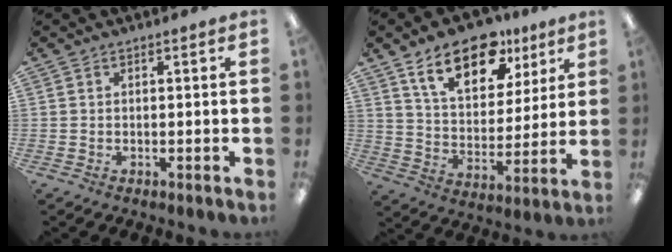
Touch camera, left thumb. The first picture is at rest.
{"total": 17.3, "force": [10.9, 9.2, 9.8], "torque": [-0.157, -0.043, 0.190]}